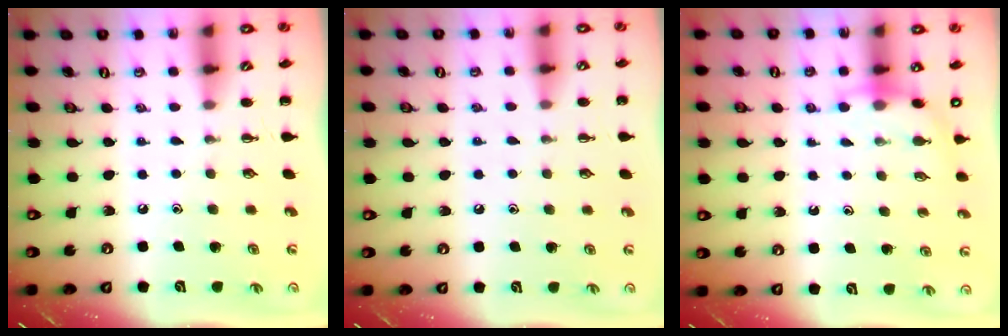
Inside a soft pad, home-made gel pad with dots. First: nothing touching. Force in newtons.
{"total": 4.1, "press": 3.8, "slide": 1.5}
{"total": 5.3, "press": 5.3, "slide": 0.5}